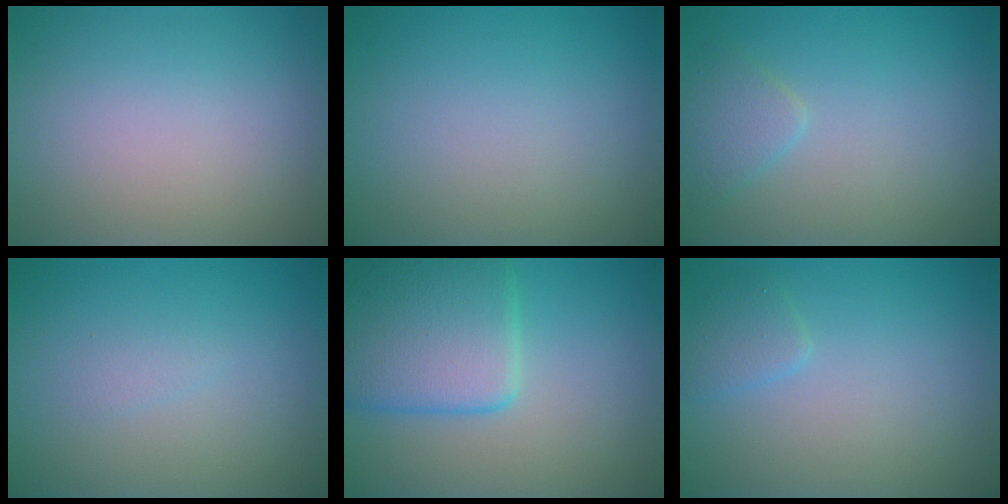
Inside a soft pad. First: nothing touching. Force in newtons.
{"total": 0.0}
{"total": 1.7, "press": 1.7, "slide": 0.1}
{"total": 0.7, "press": 0.7, "slide": 0.1}
{"total": 6.8, "press": 6.8, "slide": 0.4}
{"total": 1.4, "press": 1.4, "slide": 0.1}